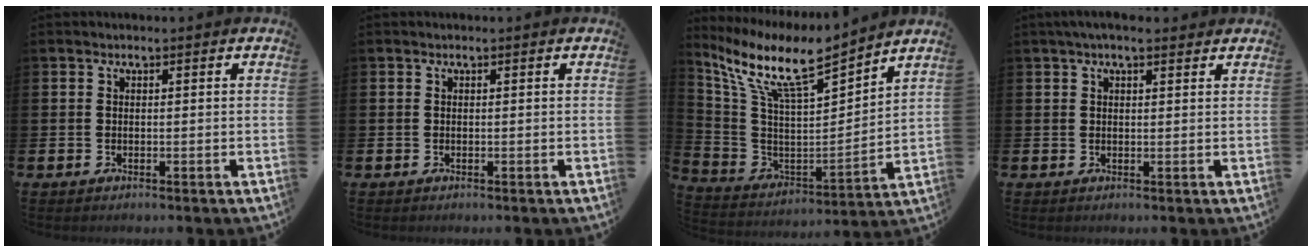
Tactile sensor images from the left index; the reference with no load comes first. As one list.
[{"total": 0.0}, {"total": 11.4, "force": [9.2, 2.2, 6.4], "torque": [-0.164, -0.059, 0.155]}, {"total": 2.5, "force": [2.0, 0.7, 1.4], "torque": [-0.030, 0.004, 0.035]}]